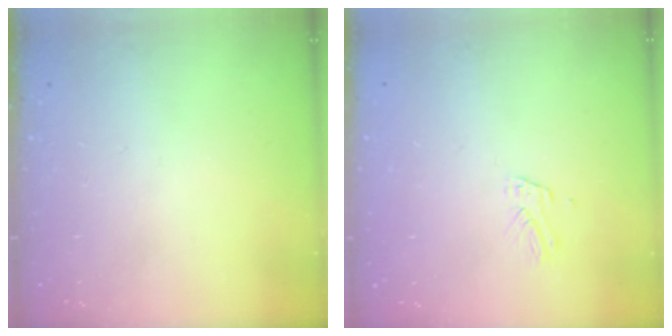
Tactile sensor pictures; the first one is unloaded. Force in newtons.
{"total": 2.7, "press": 2.7, "slide": 0.2}